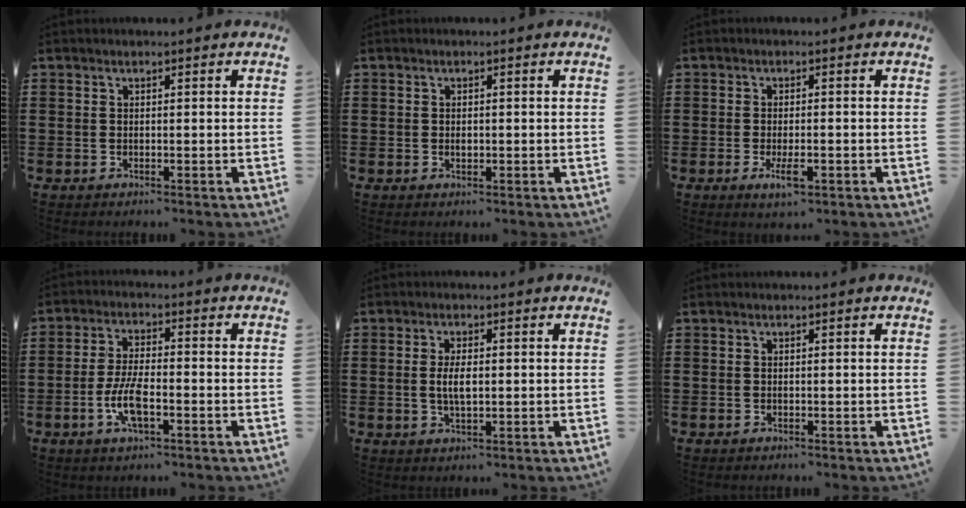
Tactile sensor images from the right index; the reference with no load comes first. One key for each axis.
{"total": 0.8, "fx": 0.0, "fy": 0.5, "fz": 0.7, "tx": -0.015, "ty": -0.001, "tz": 0.000}
{"total": 3.4, "fx": -1.4, "fy": 1.0, "fz": 2.9, "tx": -0.062, "ty": -0.005, "tz": -0.028}
{"total": 6.5, "fx": -2.3, "fy": 2.1, "fz": 5.7, "tx": -0.129, "ty": -0.009, "tz": -0.046}
{"total": 3.7, "fx": 0.0, "fy": 1.4, "fz": 3.4, "tx": -0.073, "ty": -0.001, "tz": -0.004}
{"total": 0.0}